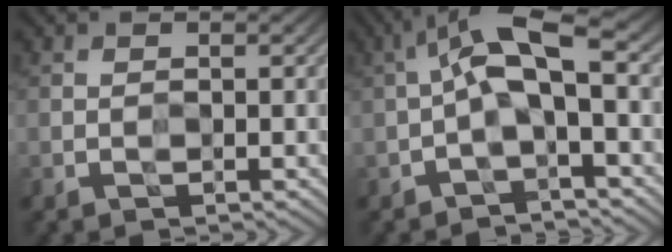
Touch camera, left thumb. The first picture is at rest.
{"total": 7.9, "force": [-0.1, 2.5, 7.4], "torque": [-0.146, 0.027, -0.015]}